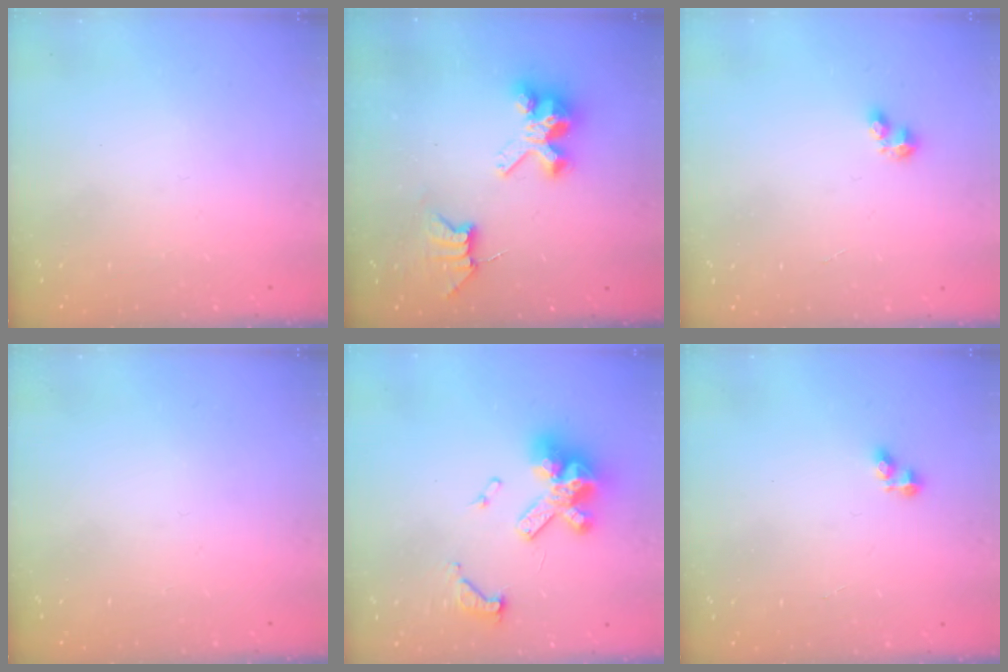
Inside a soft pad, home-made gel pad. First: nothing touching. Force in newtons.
{"total": 8.1, "press": 8.1, "slide": 0.7}
{"total": 3.0, "press": 3.0, "slide": 0.4}
{"total": 0.0}
{"total": 14.9, "press": 14.8, "slide": 1.6}
{"total": 2.1, "press": 2.1, "slide": 0.3}